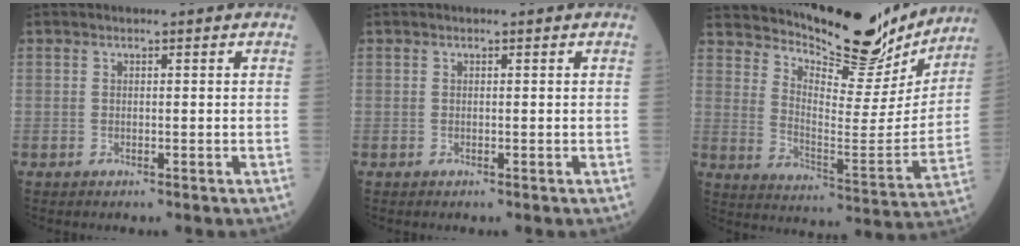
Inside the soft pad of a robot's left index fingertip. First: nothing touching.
{"total": 0.0}
{"total": 19.1, "force": [17.5, 4.5, 6.2], "torque": [-0.096, -0.047, 0.243]}